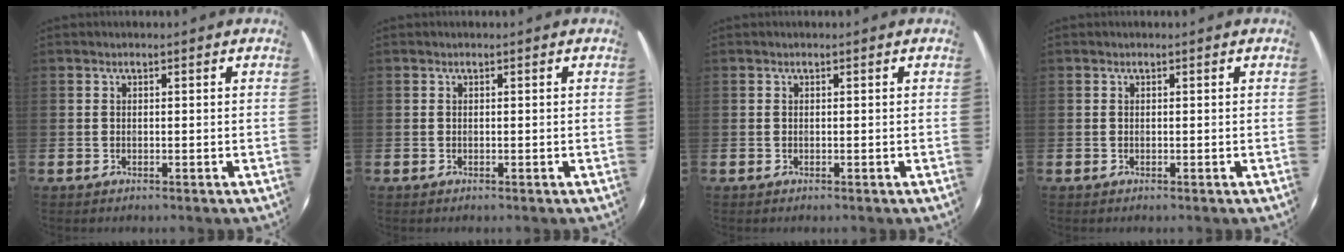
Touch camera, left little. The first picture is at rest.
{"total": 0.0}
{"total": 0.0}
{"total": 0.0}